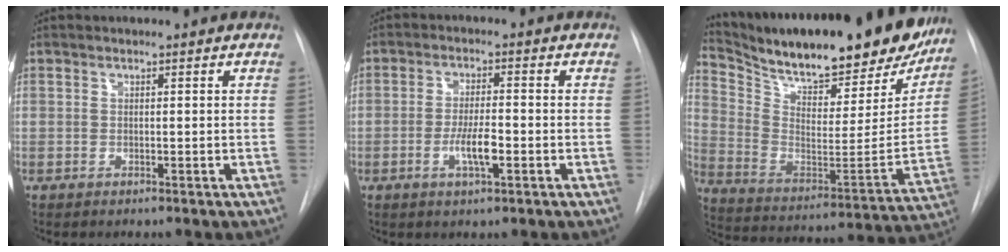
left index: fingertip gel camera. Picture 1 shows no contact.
{"total": 4.9, "force": [-1.7, 1.0, 4.4], "torque": [-0.084, -0.002, -0.030]}
{"total": 30.9, "force": [25.8, 7.8, 15.1], "torque": [-0.257, -0.044, 0.365]}